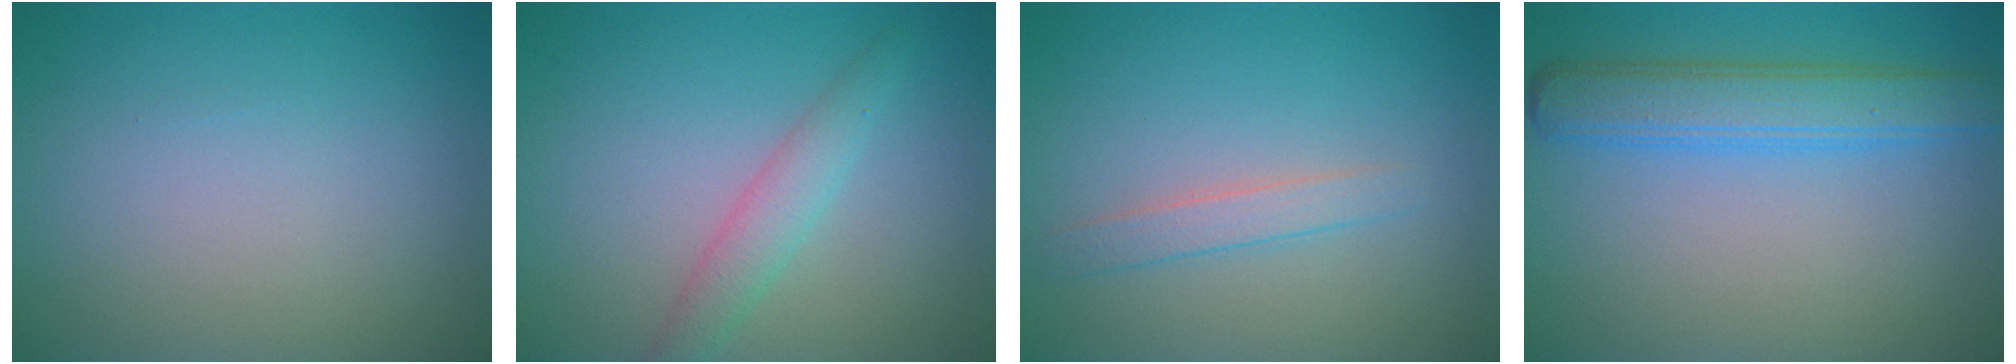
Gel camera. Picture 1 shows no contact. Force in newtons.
{"total": 2.4, "press": 2.4, "slide": 0.0}
{"total": 1.7, "press": 1.7, "slide": 0.0}
{"total": 4.5, "press": 4.5, "slide": 0.2}